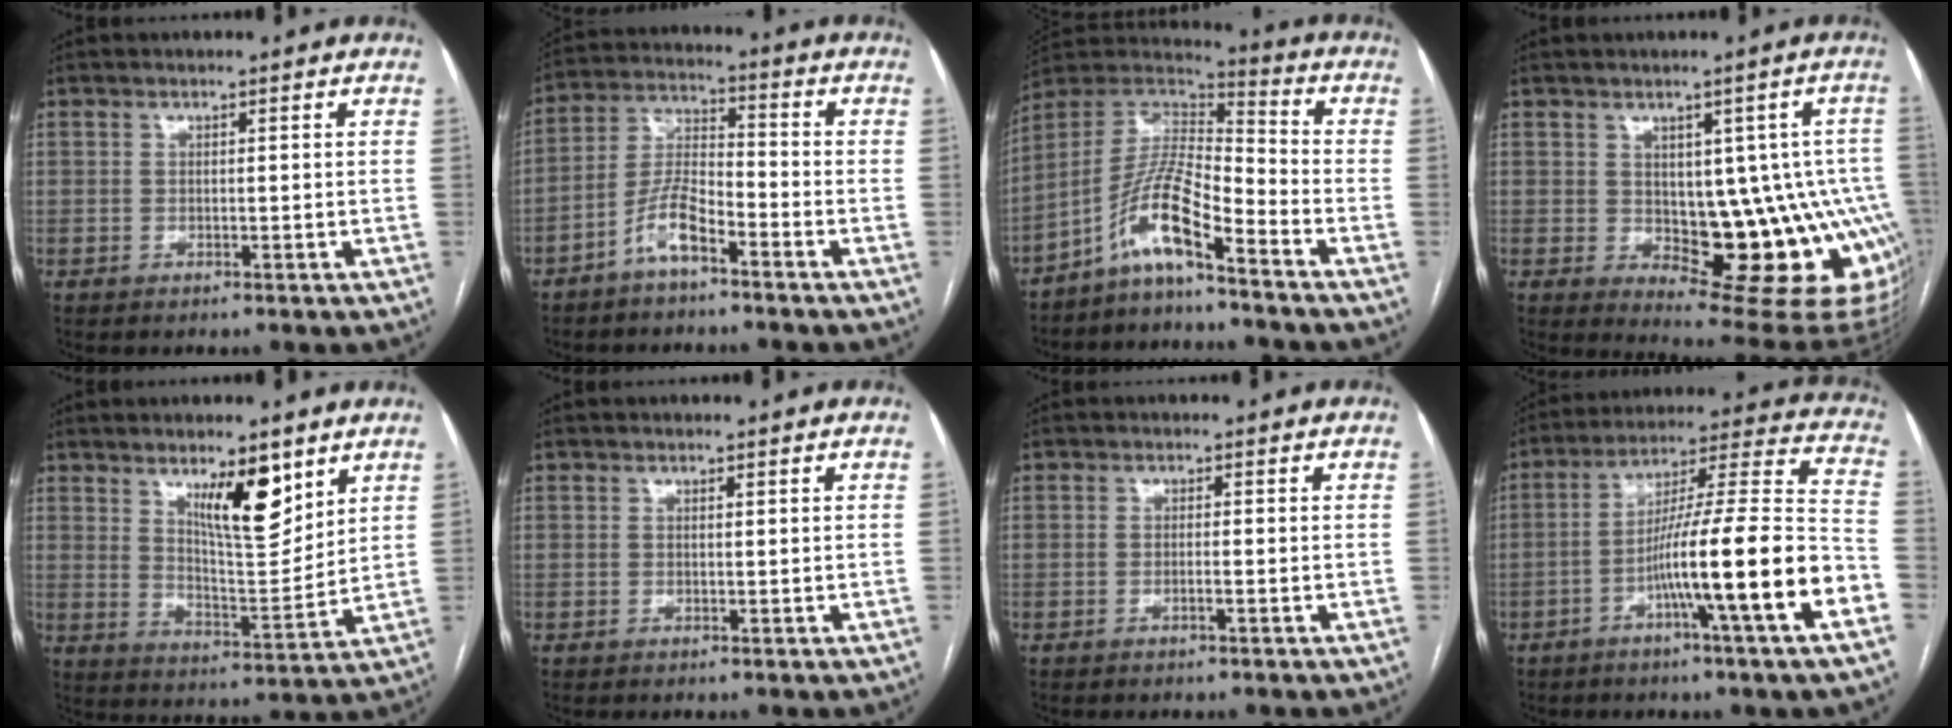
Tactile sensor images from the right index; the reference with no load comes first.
{"total": 7.1, "force": [-4.5, 2.0, 5.1], "torque": [-0.112, 0.011, -0.091]}
{"total": 10.7, "force": [-6.8, 1.5, 8.1], "torque": [-0.163, 0.020, -0.132]}
{"total": 15.9, "force": [-2.3, 6.8, 14.1], "torque": [-0.110, 0.016, -0.008]}
{"total": 10.3, "force": [5.9, 2.6, 8.0], "torque": [-0.133, -0.010, 0.105]}
{"total": 0.0}
{"total": 0.9, "force": [-0.4, -0.1, 0.8], "torque": [-0.016, 0.000, -0.007]}
{"total": 18.3, "force": [-6.8, -0.9, 17.0], "torque": [-0.261, 0.004, -0.114]}